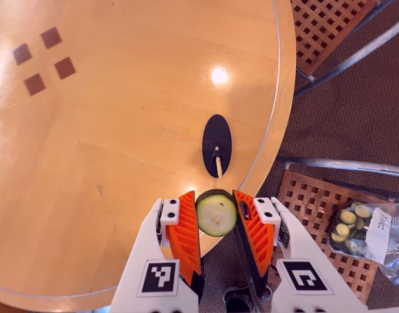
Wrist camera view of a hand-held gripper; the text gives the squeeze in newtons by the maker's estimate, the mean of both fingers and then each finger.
{"total": 8.5, "left": 8.2, "right": 8.9}